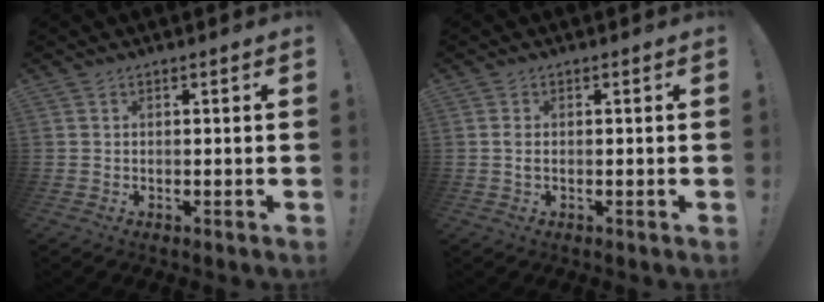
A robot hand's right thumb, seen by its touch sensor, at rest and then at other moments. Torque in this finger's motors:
{"motor_torque": [-0.17, 0.12, 0.31, -0.06, 0.01]}